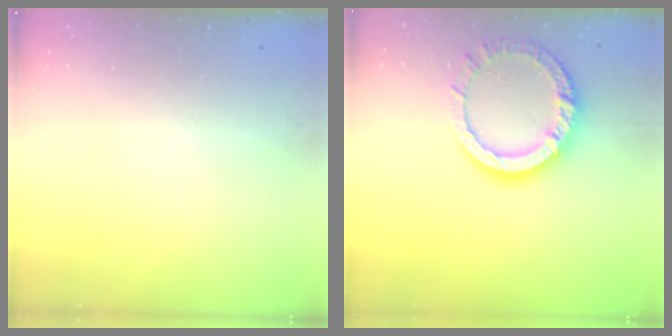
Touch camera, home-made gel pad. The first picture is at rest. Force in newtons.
{"total": 12.3, "press": 12.2, "slide": 1.3}